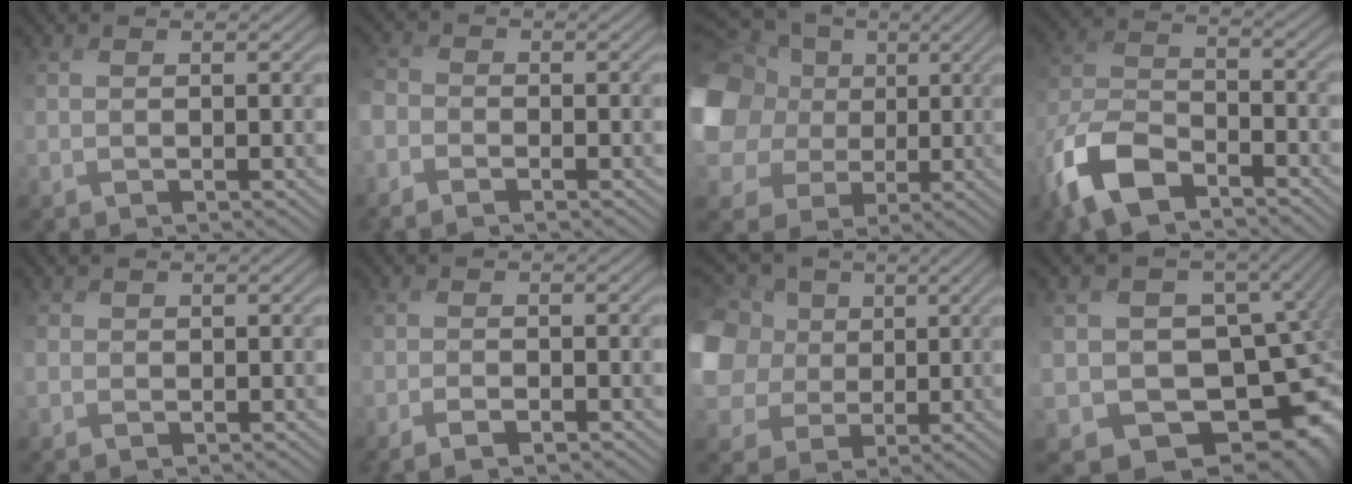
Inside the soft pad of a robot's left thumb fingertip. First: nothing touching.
{"total": 2.1, "force": [-1.7, 1.3, 0.4], "torque": [-0.013, 0.003, -0.047]}
{"total": 17.8, "force": [2.0, 15.1, 9.2], "torque": [-0.289, 0.014, 0.030]}
{"total": 10.6, "force": [-7.3, 4.9, 6.0], "torque": [-0.137, -0.005, -0.162]}
{"total": 1.6, "force": [0.1, 1.6, -0.2], "torque": [-0.008, -0.003, -0.004]}
{"total": 1.3, "force": [-1.1, -0.2, 0.6], "torque": [-0.008, 0.008, -0.025]}
{"total": 12.9, "force": [1.6, 11.1, 6.3], "torque": [-0.240, 0.004, 0.014]}
{"total": 13.6, "force": [-3.0, 10.7, 7.7], "torque": [-0.102, -0.016, -0.015]}